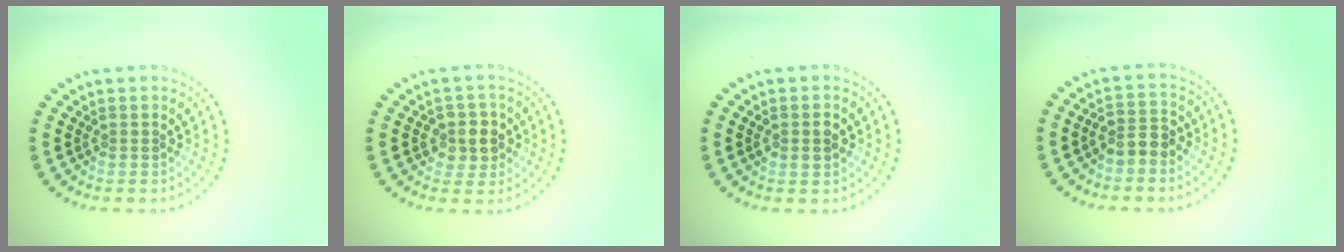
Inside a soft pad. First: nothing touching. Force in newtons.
{"total": 2.7, "press": 2.5, "slide": 1.0}
{"total": 1.3, "press": 1.3, "slide": 0.2}
{"total": 2.5, "press": 2.3, "slide": 1.0}